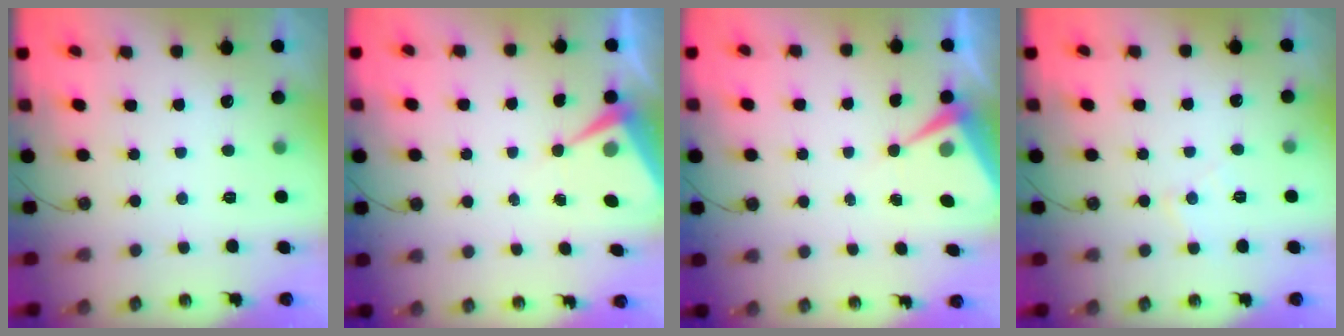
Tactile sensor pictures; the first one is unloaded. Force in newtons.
{"total": 7.0, "press": 7.0, "slide": 0.3}
{"total": 7.0, "press": 7.0, "slide": 0.3}
{"total": 5.6, "press": 5.6, "slide": 0.5}